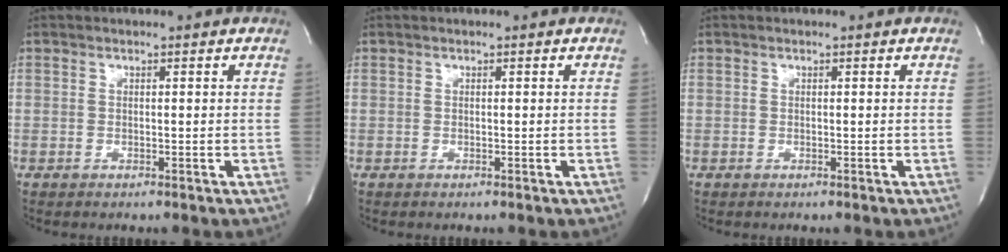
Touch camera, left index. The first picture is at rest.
{"total": 0.0}
{"total": 0.0}